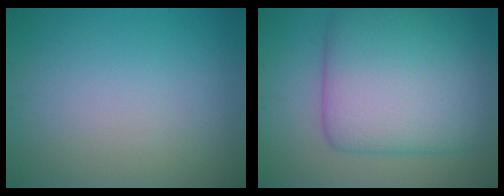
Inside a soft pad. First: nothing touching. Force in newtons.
{"total": 11.1, "press": 11.1, "slide": 0.1}